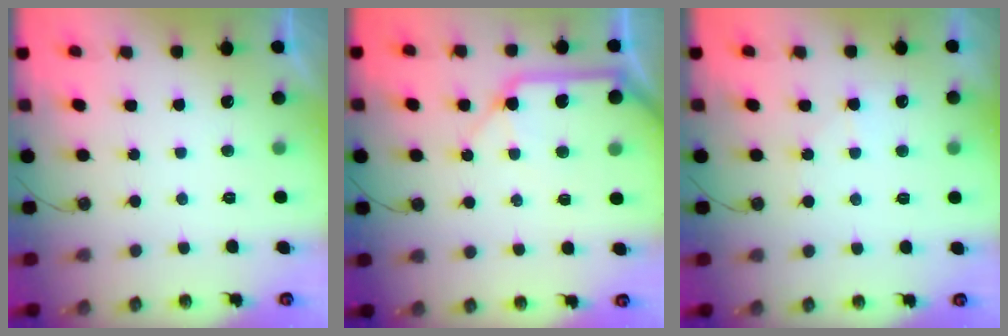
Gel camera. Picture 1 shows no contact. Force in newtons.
{"total": 12.0, "press": 11.9, "slide": 1.6}
{"total": 4.6, "press": 4.6, "slide": 0.5}